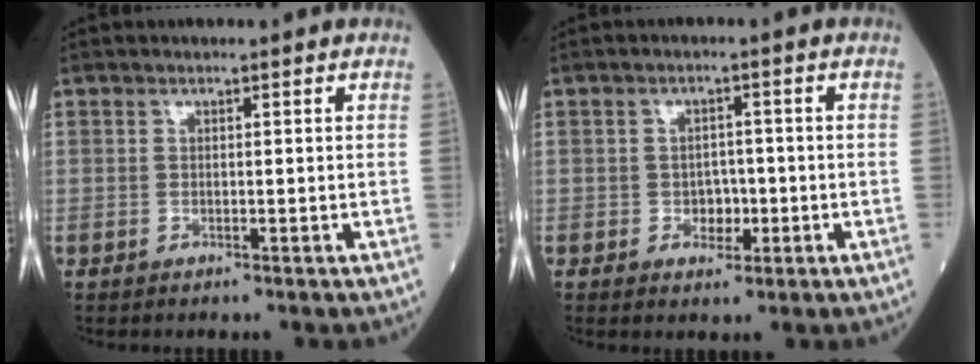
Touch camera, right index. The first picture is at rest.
{"total": 2.9, "force": [-0.8, 2.1, 1.8], "torque": [-0.020, 0.006, -0.010]}